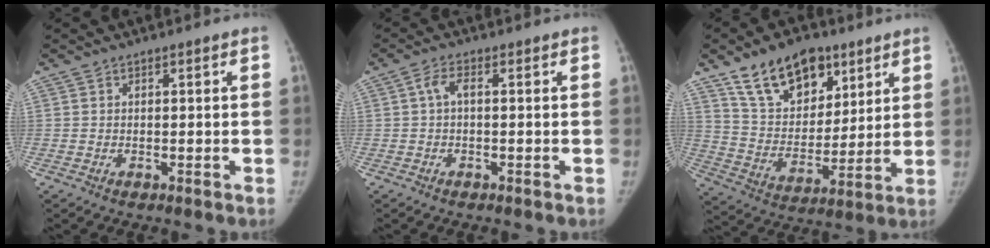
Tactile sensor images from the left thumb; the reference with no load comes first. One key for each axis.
{"total": 2.5, "fx": 0.3, "fy": 1.0, "fz": 2.3, "tx": -0.049, "ty": 0.008, "tz": 0.002}
{"total": 18.4, "fx": 11.4, "fy": 11.0, "fz": 9.3, "tx": -0.110, "ty": -0.048, "tz": 0.205}